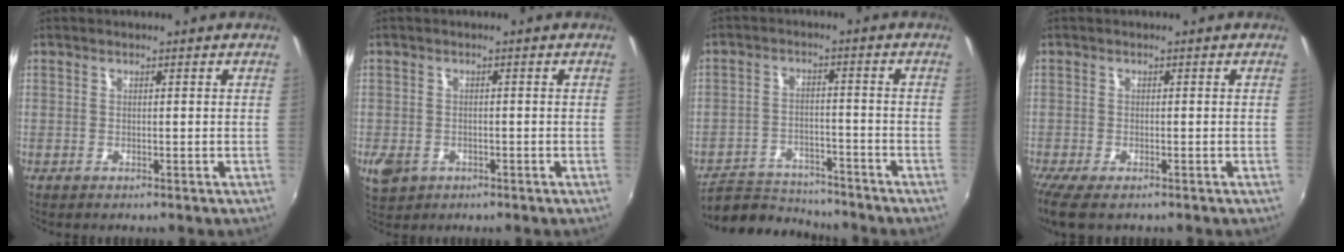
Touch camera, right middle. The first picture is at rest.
{"total": 4.9, "force": [-2.1, 3.7, 2.4], "torque": [-0.055, -0.009, -0.034]}
{"total": 10.3, "force": [-9.5, 3.5, 2.0], "torque": [-0.061, 0.011, -0.146]}
{"total": 6.2, "force": [-4.7, 1.6, 3.7], "torque": [-0.087, -0.033, -0.084]}